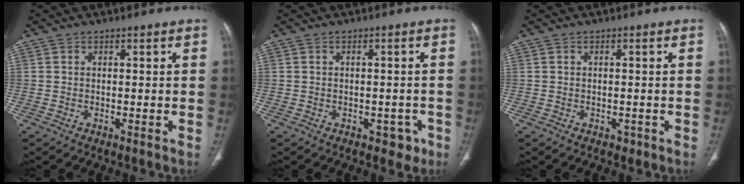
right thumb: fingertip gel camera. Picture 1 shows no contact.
{"total": 3.2, "force": [-1.6, 2.2, 1.6], "torque": [-0.002, 0.009, -0.015]}
{"total": 0.9, "force": [-0.4, 0.7, 0.3], "torque": [-0.003, 0.002, -0.002]}